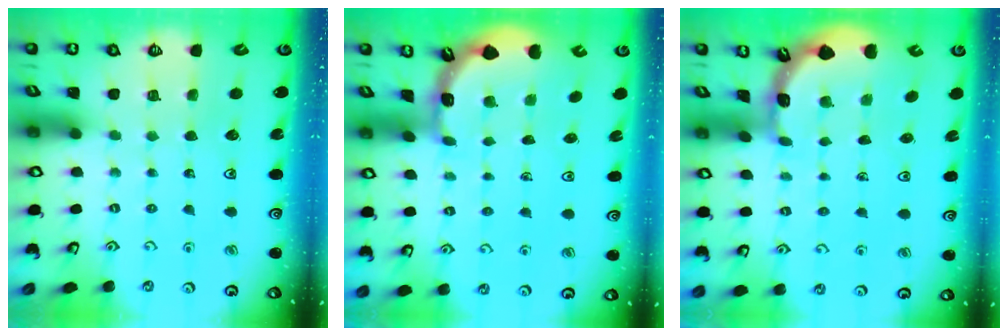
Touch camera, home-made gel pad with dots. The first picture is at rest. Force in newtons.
{"total": 1.9, "press": 1.9, "slide": 0.1}
{"total": 1.6, "press": 1.6, "slide": 0.1}